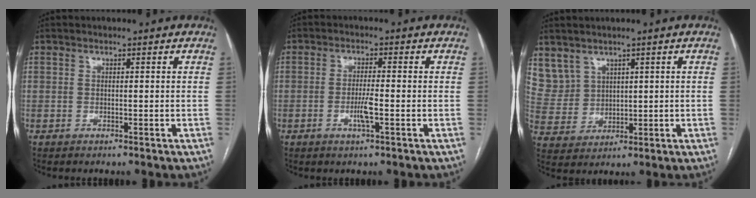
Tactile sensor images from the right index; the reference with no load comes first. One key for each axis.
{"total": 3.5, "fx": -1.1, "fy": 0.1, "fz": 3.3, "tx": -0.065, "ty": -0.004, "tz": -0.021}
{"total": 6.8, "fx": 4.3, "fy": 5.2, "fz": 0.7, "tx": -0.029, "ty": 0.020, "tz": 0.106}